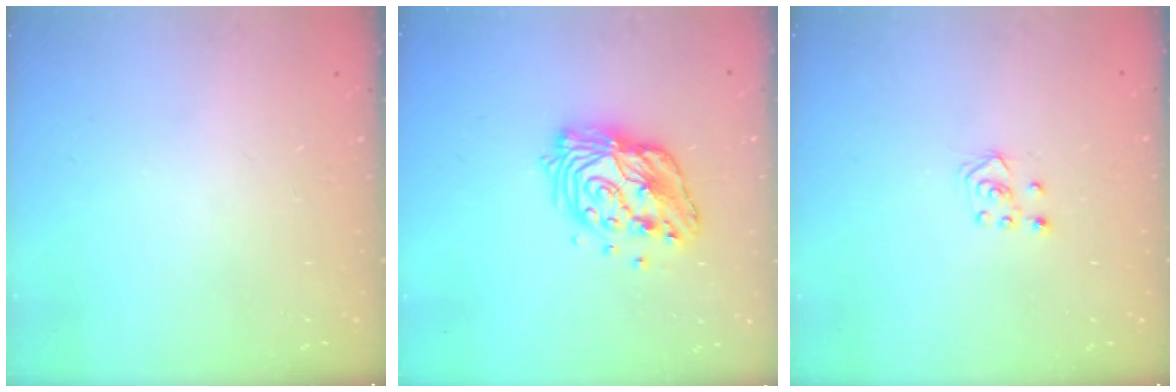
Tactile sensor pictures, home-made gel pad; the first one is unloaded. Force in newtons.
{"total": 14.7, "press": 14.6, "slide": 1.2}
{"total": 3.4, "press": 3.4, "slide": 0.3}